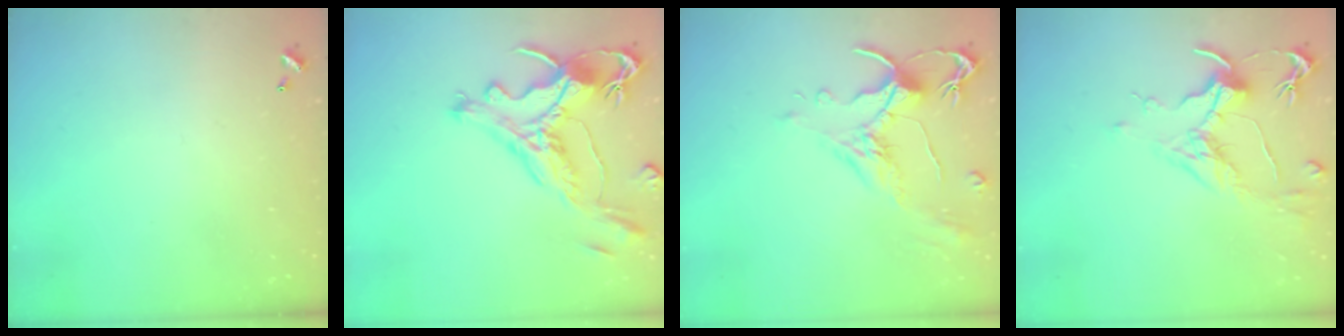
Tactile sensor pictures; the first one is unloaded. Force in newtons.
{"total": 2.1, "press": 1.6, "slide": 1.3}
{"total": 1.6, "press": 1.1, "slide": 1.1}
{"total": 1.7, "press": 1.5, "slide": 0.9}